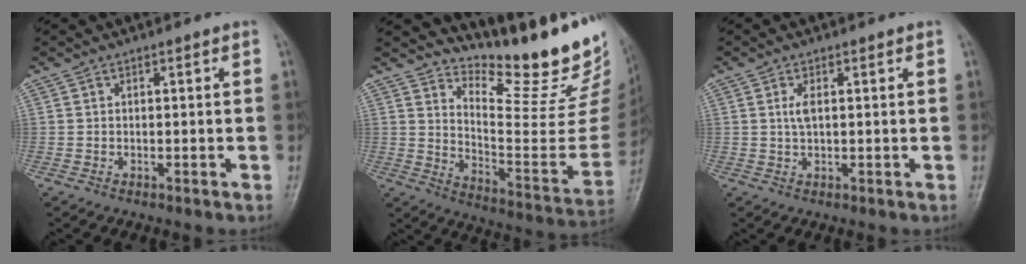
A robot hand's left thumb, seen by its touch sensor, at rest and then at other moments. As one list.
[{"total": 21.9, "force": [18.1, 6.0, 10.9], "torque": [-0.115, -0.159, 0.253]}, {"total": 2.3, "force": [0.6, 0.9, 2.0], "torque": [-0.042, 0.001, 0.014]}]